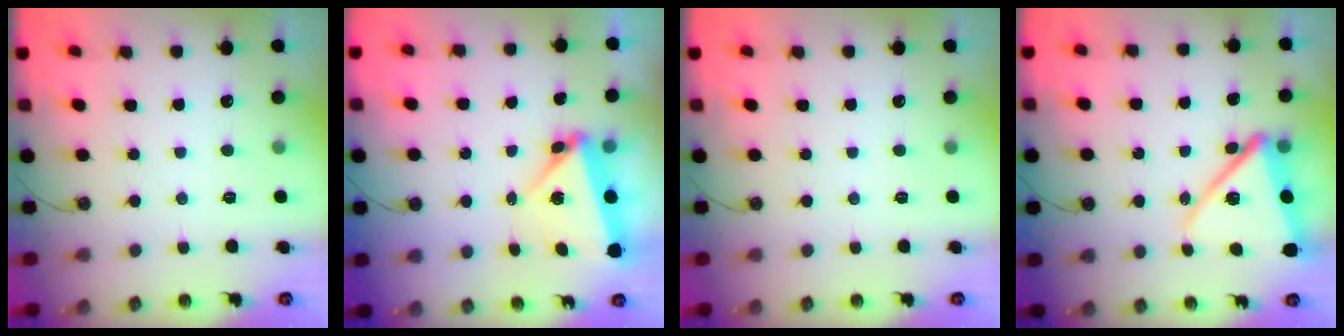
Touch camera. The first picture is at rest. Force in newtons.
{"total": 5.8, "press": 5.1, "slide": 2.8}
{"total": 0.0}
{"total": 15.5, "press": 15.4, "slide": 1.5}